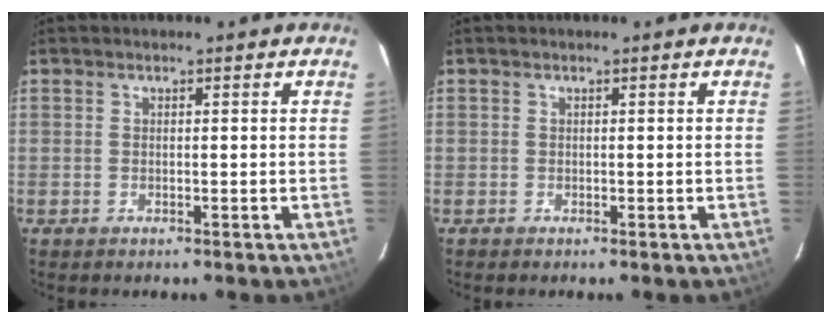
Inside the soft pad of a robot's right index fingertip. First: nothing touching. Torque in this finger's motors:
{"motor_torque": [-1.22, -0.62, -1.05, -0.21]}